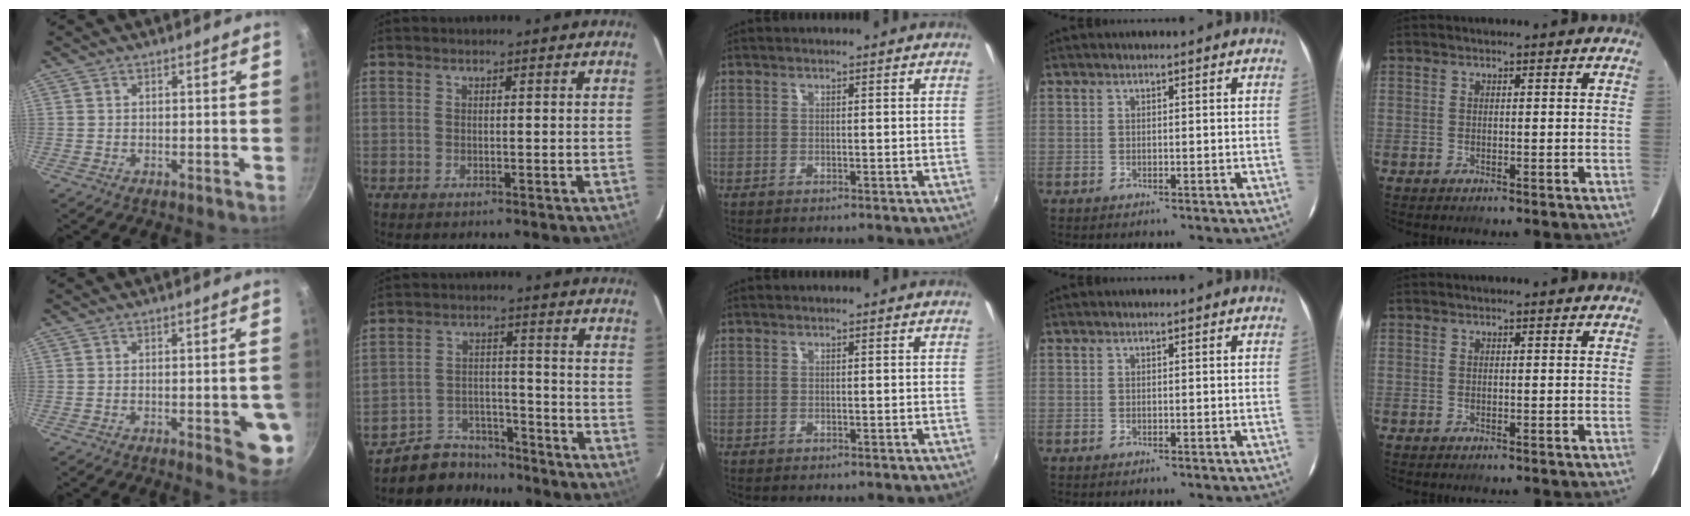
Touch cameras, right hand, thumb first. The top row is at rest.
{"thumb": {"total": 8.9, "force": [-2.6, 2.8, 8.1], "torque": [-0.070, 0.007, -0.030]}, "index": {"total": 8.7, "force": [-7.5, 4.5, 0.3], "torque": [-0.023, 0.034, -0.113]}}